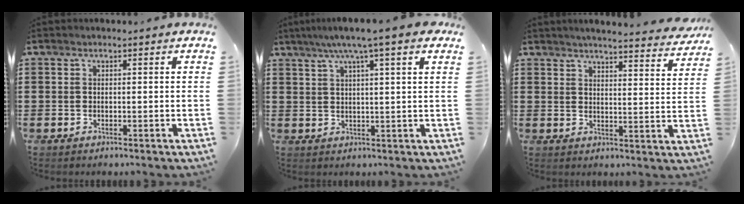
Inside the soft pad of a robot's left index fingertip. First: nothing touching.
{"total": 6.3, "force": [4.2, -0.4, 4.6], "torque": [-0.100, -0.004, 0.070]}
{"total": 4.2, "force": [4.0, -0.5, 1.1], "torque": [-0.031, -0.029, 0.067]}